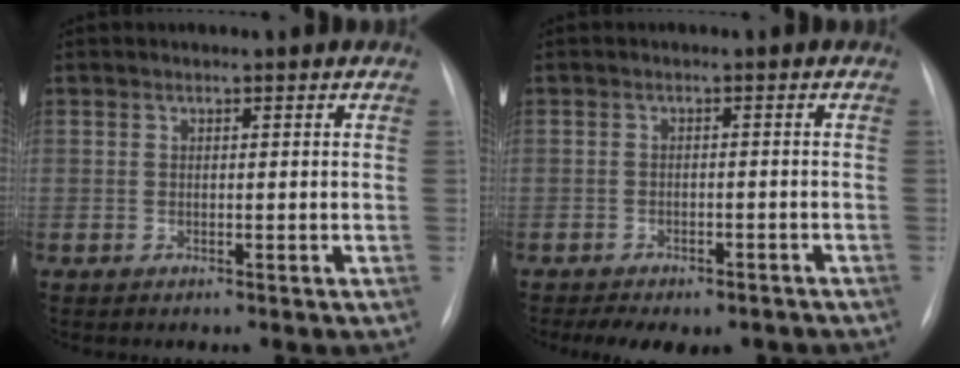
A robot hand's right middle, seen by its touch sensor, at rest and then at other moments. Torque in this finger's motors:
{"motor_torque": [0.54, -0.76, 0.05, 0.02]}